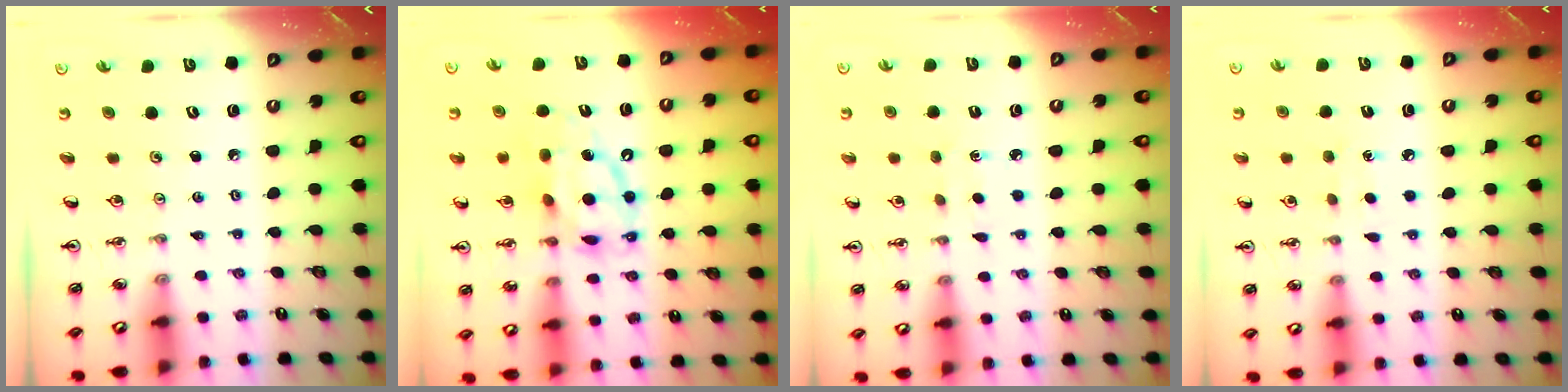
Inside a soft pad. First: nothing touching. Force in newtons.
{"total": 11.9, "press": 11.8, "slide": 1.0}
{"total": 3.5, "press": 3.4, "slide": 0.5}
{"total": 5.5, "press": 5.5, "slide": 0.7}